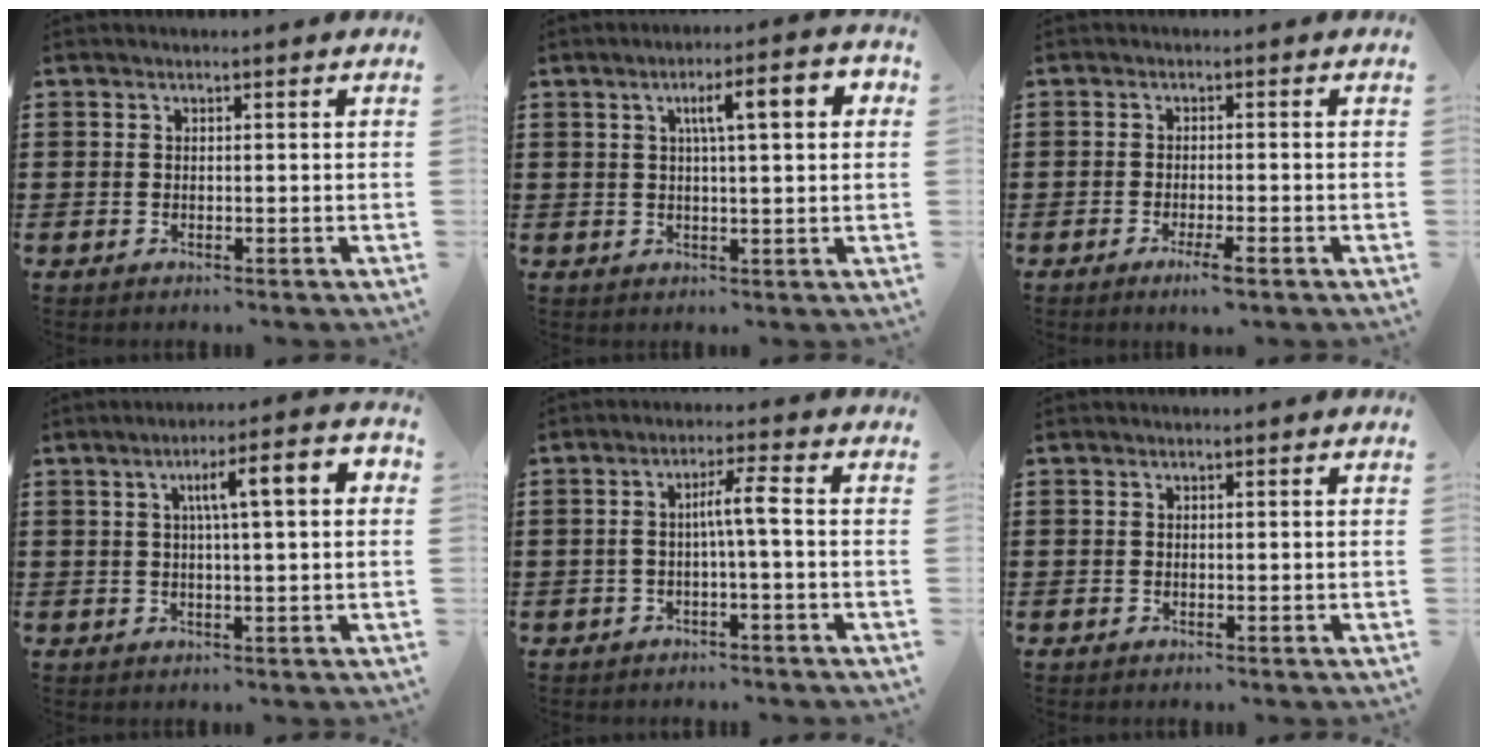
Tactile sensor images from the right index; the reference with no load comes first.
{"total": 6.7, "force": [1.8, 1.5, 6.2], "torque": [-0.110, 0.001, 0.021]}
{"total": 2.7, "force": [-1.7, 0.2, 2.1], "torque": [-0.040, -0.007, -0.031]}
{"total": 6.8, "force": [1.2, 1.3, 6.5], "torque": [-0.119, 0.001, 0.011]}
{"total": 4.2, "force": [-0.5, 0.1, 4.2], "torque": [-0.079, 0.004, -0.015]}
{"total": 0.0}